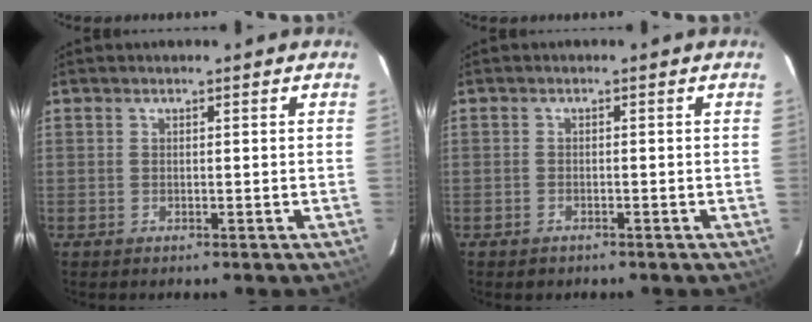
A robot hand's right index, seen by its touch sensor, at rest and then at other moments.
{"total": 1.4, "force": [-1.0, 0.9, 0.1], "torque": [-0.005, 0.001, -0.014]}